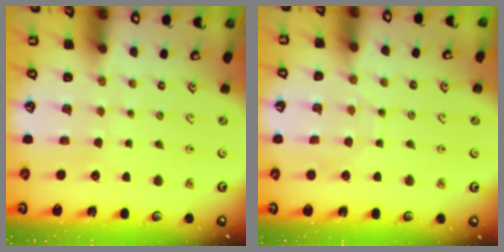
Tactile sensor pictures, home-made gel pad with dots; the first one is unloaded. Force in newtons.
{"total": 6.5, "press": 6.5, "slide": 0.6}